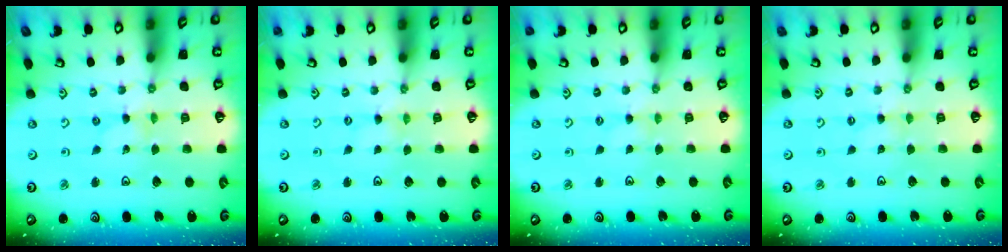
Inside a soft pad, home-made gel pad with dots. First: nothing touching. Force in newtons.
{"total": 0.7, "press": 0.6, "slide": 0.1}
{"total": 0.9, "press": 0.9, "slide": 0.2}
{"total": 1.7, "press": 1.7, "slide": 0.3}